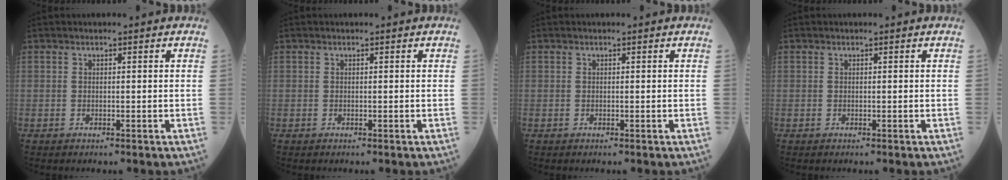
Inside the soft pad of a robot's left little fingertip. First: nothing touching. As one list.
[{"total": 0.0}, {"total": 0.0}, {"total": 0.0}]